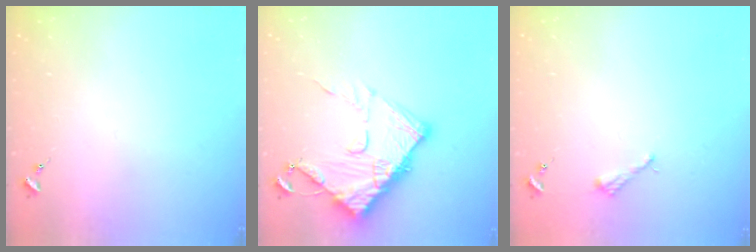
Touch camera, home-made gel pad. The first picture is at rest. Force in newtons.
{"total": 14.5, "press": 14.5, "slide": 1.4}
{"total": 2.6, "press": 2.6, "slide": 0.3}